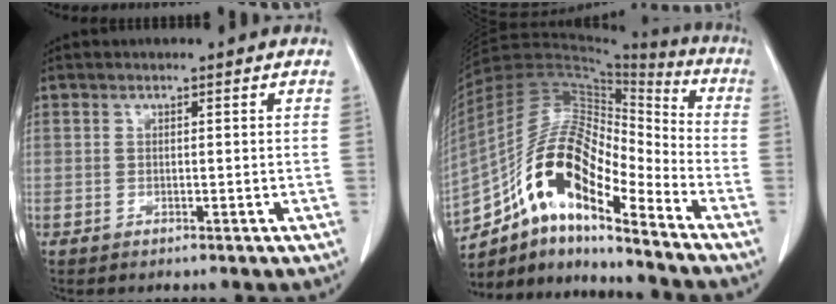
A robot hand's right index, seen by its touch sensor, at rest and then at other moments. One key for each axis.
{"total": 16.5, "fx": -10.0, "fy": 4.6, "fz": 12.4, "tx": -0.231, "ty": 0.039, "tz": -0.171}